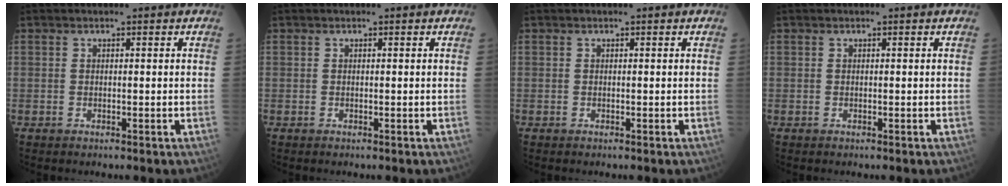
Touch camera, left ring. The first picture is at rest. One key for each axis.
{"total": 0.0}
{"total": 0.0}
{"total": 0.0}